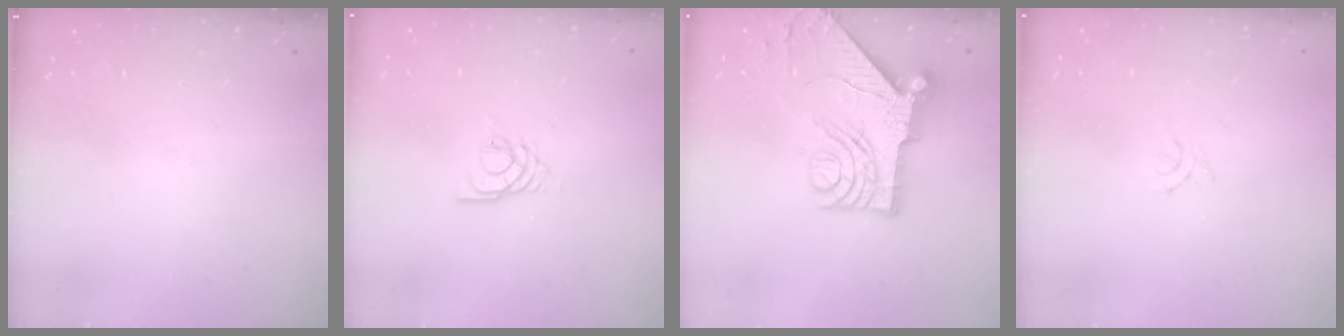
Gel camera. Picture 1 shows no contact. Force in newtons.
{"total": 2.5, "press": 2.4, "slide": 0.4}
{"total": 13.5, "press": 13.4, "slide": 1.7}
{"total": 0.5, "press": 0.4, "slide": 0.3}